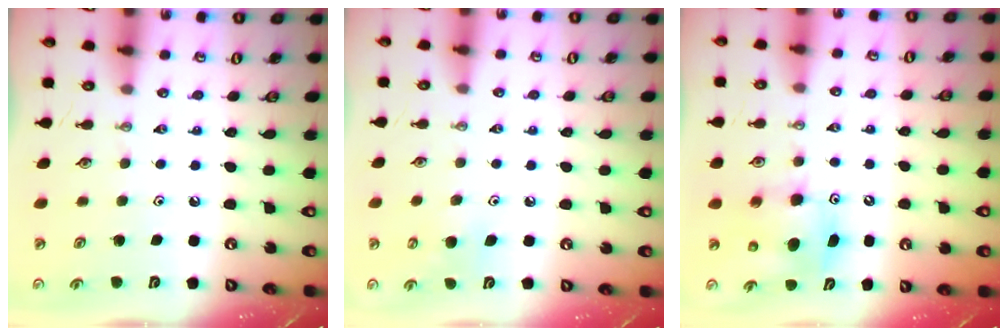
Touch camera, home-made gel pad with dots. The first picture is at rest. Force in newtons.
{"total": 5.7, "press": 5.7, "slide": 0.6}
{"total": 8.0, "press": 7.8, "slide": 1.6}